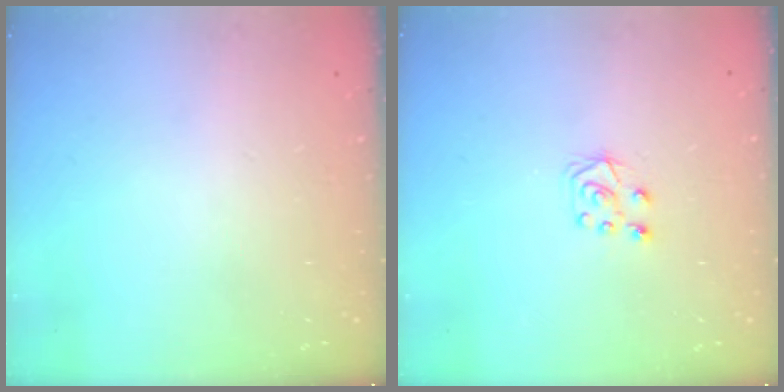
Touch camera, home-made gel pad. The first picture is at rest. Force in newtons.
{"total": 6.4, "press": 6.4, "slide": 0.6}